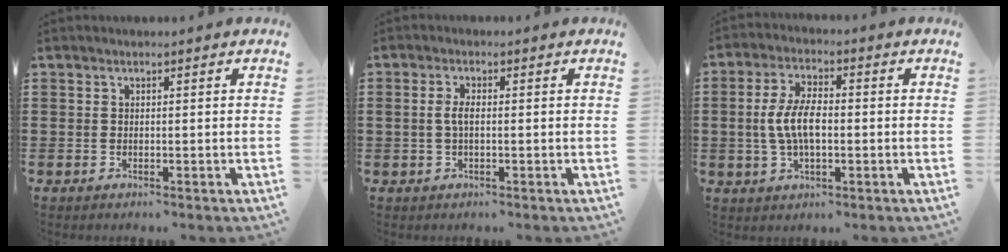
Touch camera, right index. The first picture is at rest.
{"total": 2.4, "force": [0.0, 0.9, 2.2], "torque": [-0.059, -0.004, -0.006]}
{"total": 7.0, "force": [-0.4, 3.1, 6.3], "torque": [-0.141, -0.002, -0.015]}